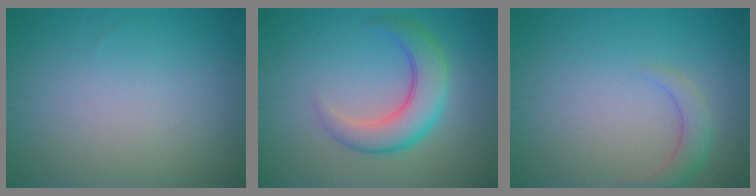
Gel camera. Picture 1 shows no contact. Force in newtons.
{"total": 5.1, "press": 5.1, "slide": 0.3}
{"total": 2.1, "press": 2.1, "slide": 0.2}